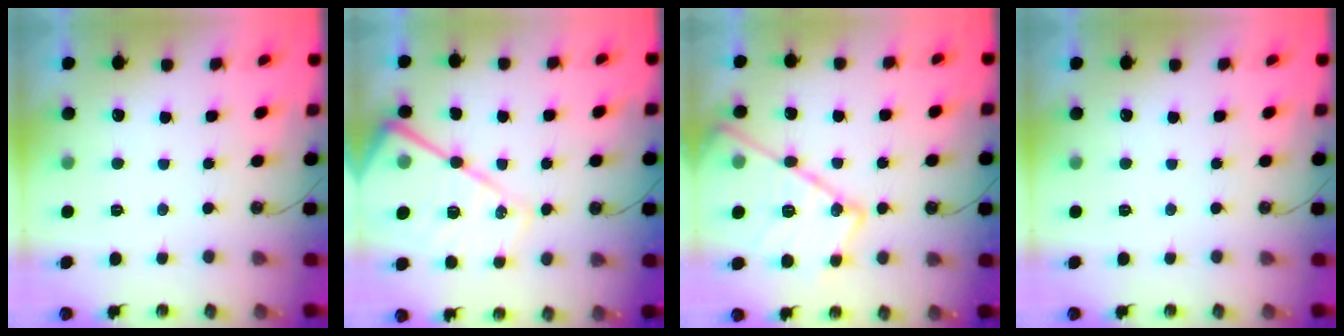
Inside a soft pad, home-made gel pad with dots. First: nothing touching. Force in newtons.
{"total": 20.2, "press": 20.1, "slide": 2.1}
{"total": 22.0, "press": 21.9, "slide": 1.9}
{"total": 0.0}